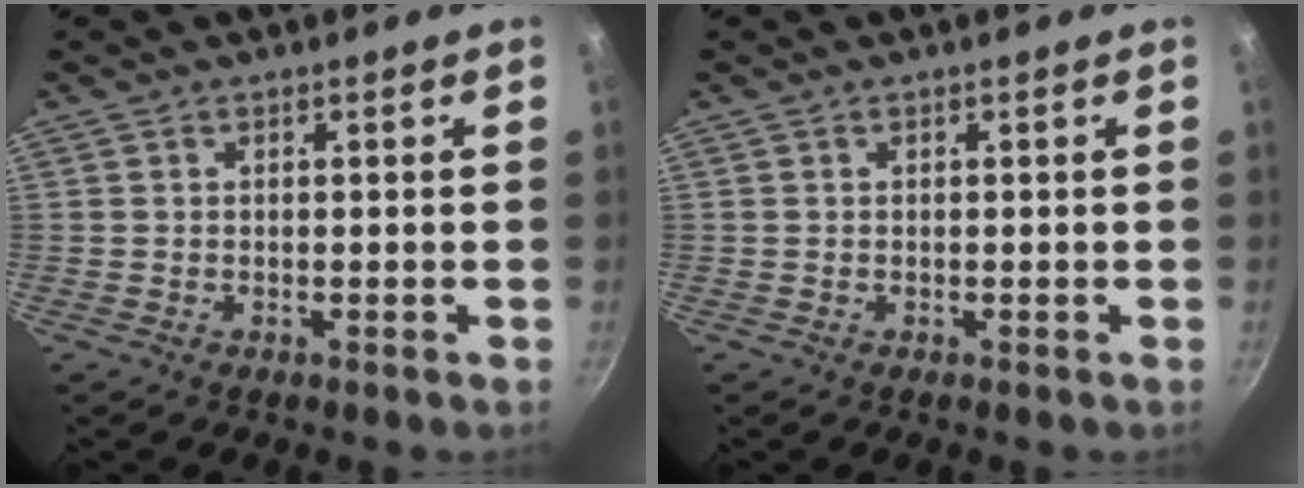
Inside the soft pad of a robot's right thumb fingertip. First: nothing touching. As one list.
[{"total": 0.0}]